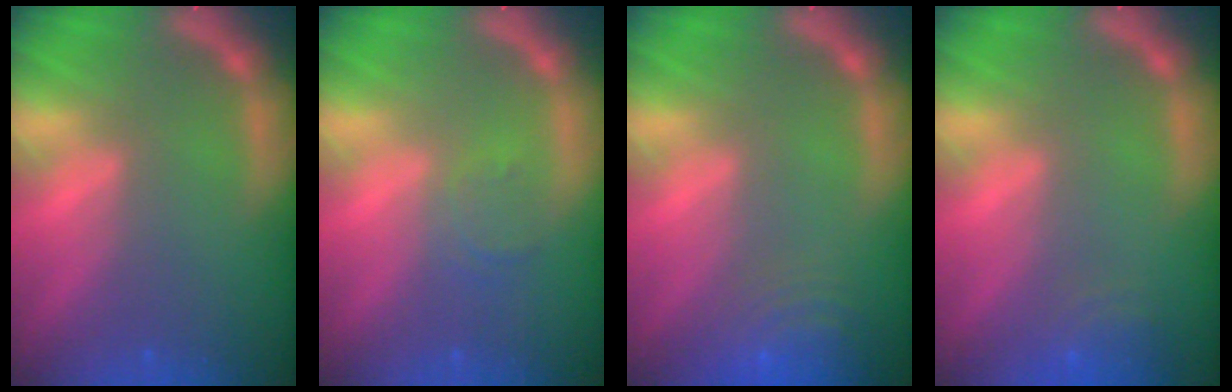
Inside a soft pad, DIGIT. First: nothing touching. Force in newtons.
{"total": 1.9}
{"total": 7.5}
{"total": 3.0}